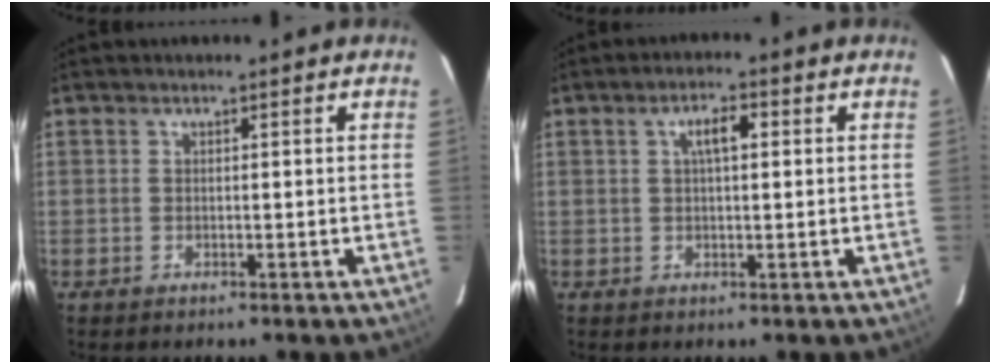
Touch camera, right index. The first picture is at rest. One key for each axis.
{"total": 3.7, "fx": 1.0, "fy": 1.3, "fz": 3.3, "tx": -0.060, "ty": 0.011, "tz": 0.017}